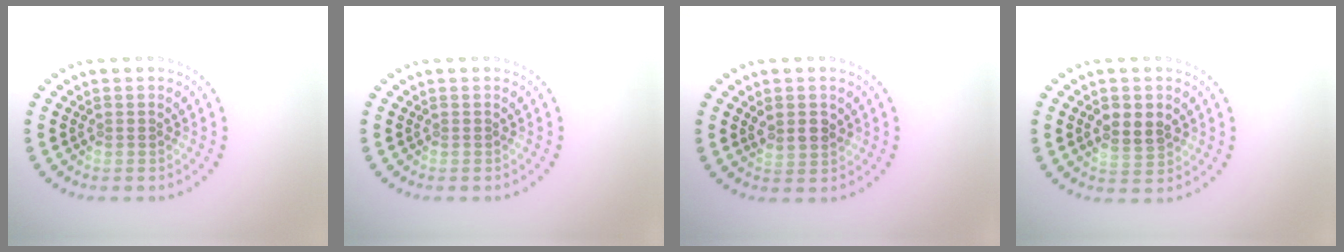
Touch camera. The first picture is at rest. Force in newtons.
{"total": 0.0}
{"total": 2.0, "press": 1.9, "slide": 0.8}
{"total": 2.9, "press": 2.9, "slide": 0.4}